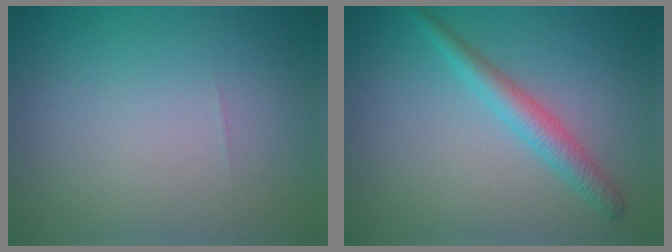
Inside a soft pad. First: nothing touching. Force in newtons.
{"total": 2.5, "press": 2.5, "slide": 0.0}